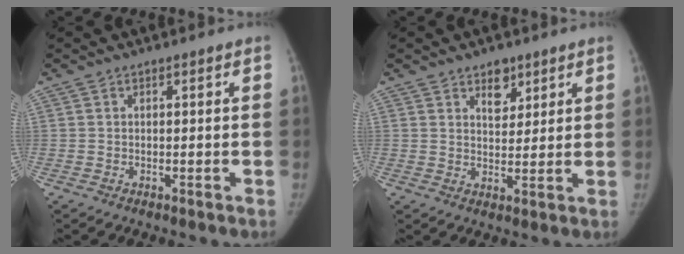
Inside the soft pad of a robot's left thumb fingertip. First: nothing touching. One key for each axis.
{"total": 4.9, "fx": 2.9, "fy": 3.0, "fz": 2.4, "tx": -0.009, "ty": -0.018, "tz": 0.047}